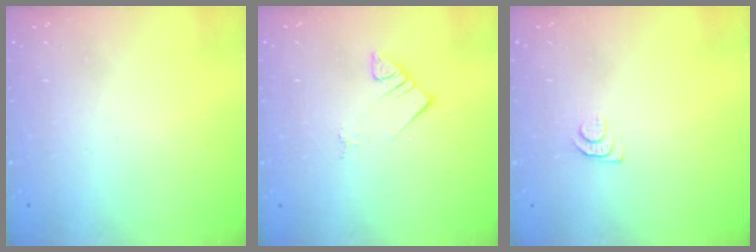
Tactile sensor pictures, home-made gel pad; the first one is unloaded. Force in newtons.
{"total": 4.0, "press": 3.9, "slide": 0.3}
{"total": 5.4, "press": 5.4, "slide": 0.7}